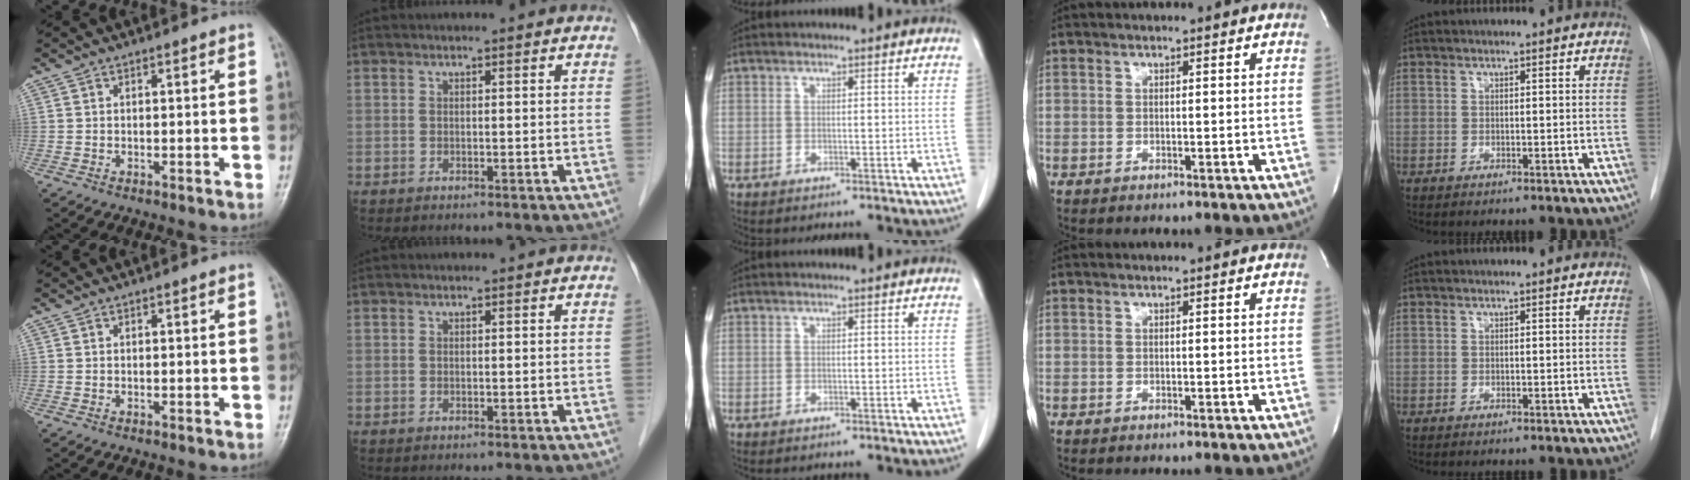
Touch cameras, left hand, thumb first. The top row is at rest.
{}